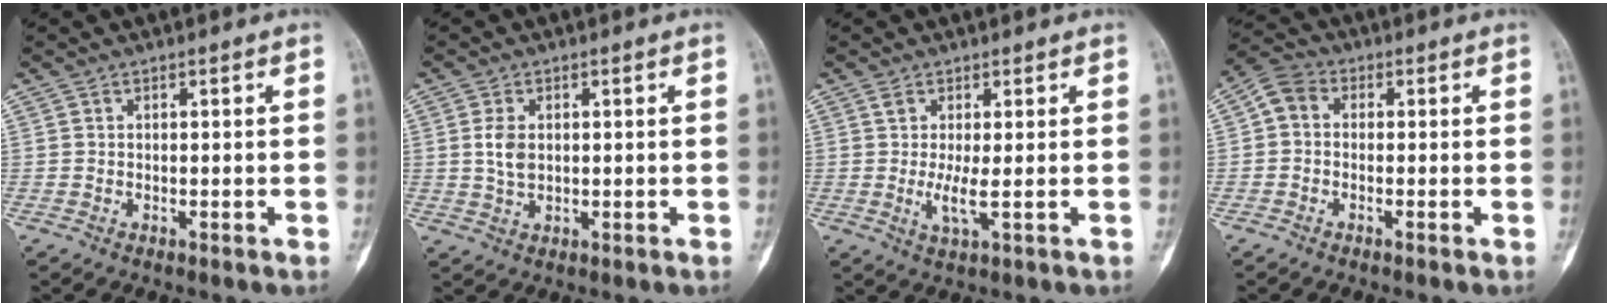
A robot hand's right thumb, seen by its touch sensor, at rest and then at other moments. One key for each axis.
{"total": 3.8, "fx": 0.5, "fy": 2.3, "fz": 2.9, "tx": -0.055, "ty": -0.003, "tz": 0.012}
{"total": 3.8, "fx": 0.0, "fy": 0.6, "fz": 3.7, "tx": -0.088, "ty": -0.012, "tz": -0.001}
{"total": 4.6, "fx": -0.3, "fy": 3.7, "fz": 2.6, "tx": -0.039, "ty": 0.014, "tz": -0.022}